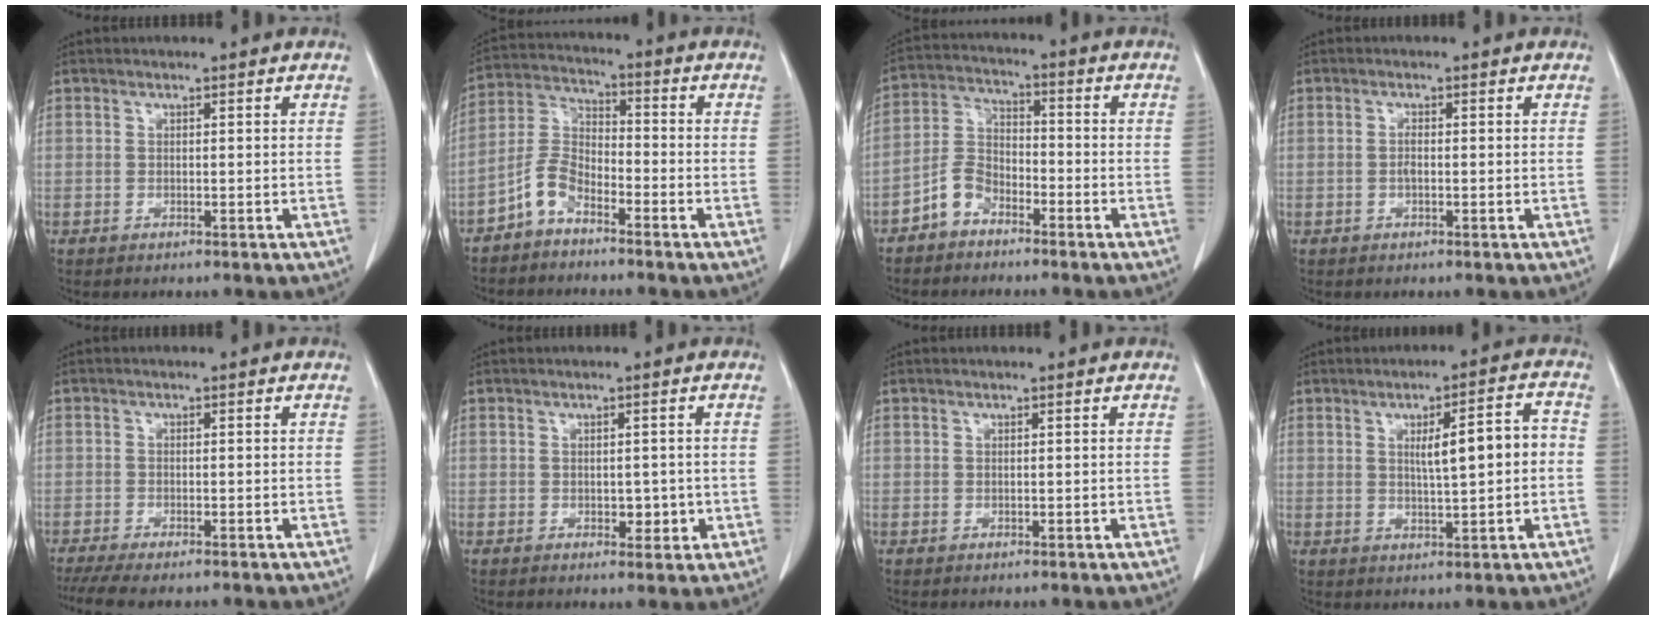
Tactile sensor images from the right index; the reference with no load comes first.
{"total": 5.8, "force": [-4.1, 2.7, 3.0], "torque": [-0.067, 0.010, -0.091]}
{"total": 5.7, "force": [-3.8, 3.6, 2.2], "torque": [-0.047, 0.014, -0.080]}
{"total": 1.0, "force": [-0.2, 0.3, 1.0], "torque": [-0.022, 0.001, -0.005]}
{"total": 6.3, "force": [-5.2, 1.2, 3.5], "torque": [-0.054, -0.011, -0.083]}
{"total": 2.6, "force": [-0.5, 1.7, 1.9], "torque": [-0.020, 0.002, 0.000]}
{"total": 0.0}
{"total": 7.5, "force": [0.4, 1.2, 7.4], "torque": [-0.112, 0.018, 0.009]}